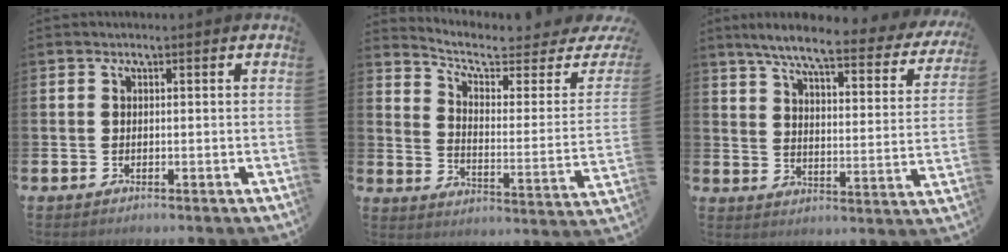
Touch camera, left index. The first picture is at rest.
{"total": 6.4, "force": [5.5, 1.6, 2.9], "torque": [-0.072, -0.045, 0.087]}
{"total": 6.9, "force": [5.7, 0.6, 3.8], "torque": [-0.093, -0.039, 0.088]}